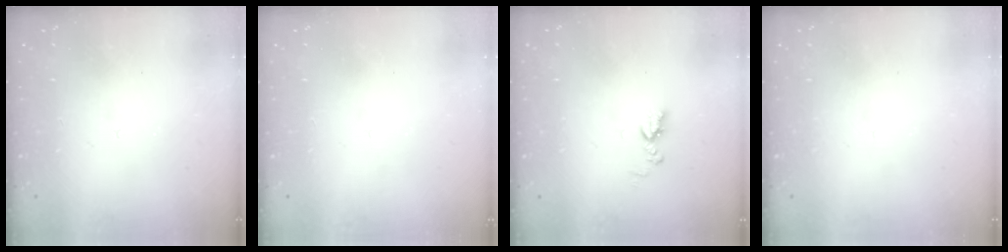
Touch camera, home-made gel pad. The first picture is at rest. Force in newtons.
{"total": 1.7, "press": 1.7, "slide": 0.2}
{"total": 6.9, "press": 6.8, "slide": 0.8}
{"total": 0.0}